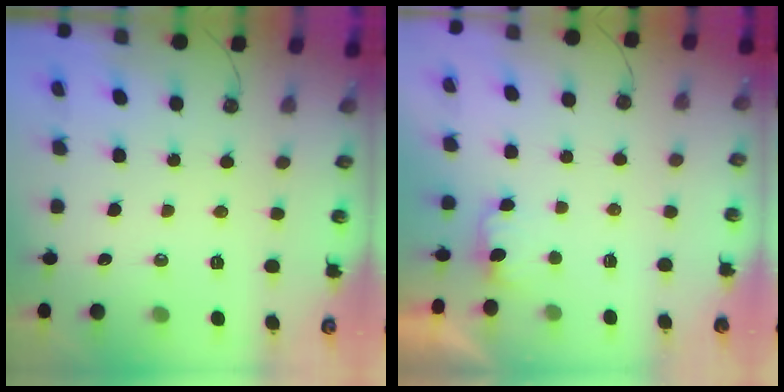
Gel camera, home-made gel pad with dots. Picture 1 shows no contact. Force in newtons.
{"total": 1.5, "press": 1.3, "slide": 0.8}